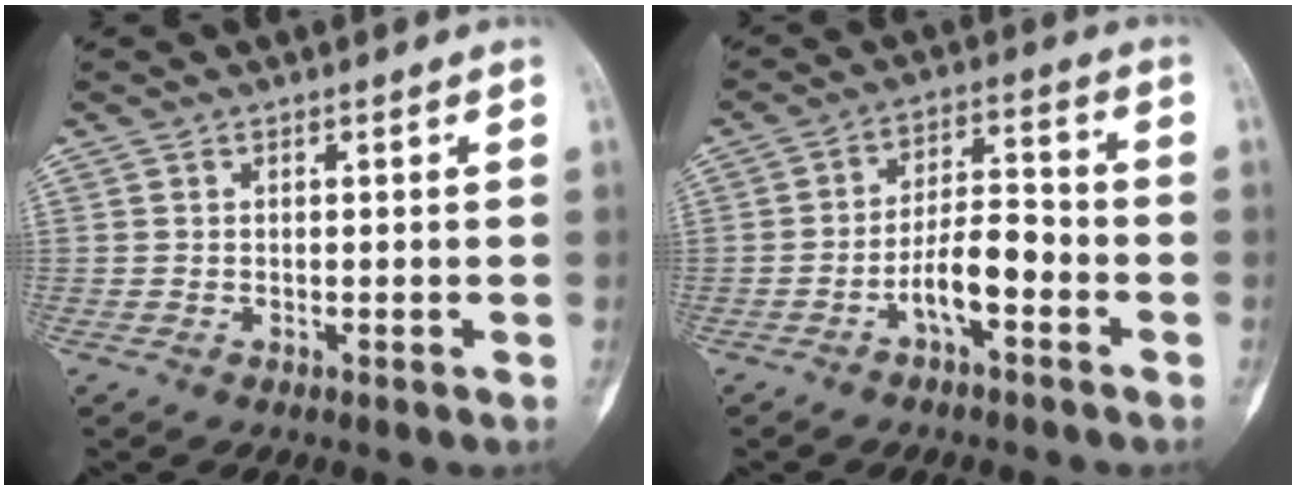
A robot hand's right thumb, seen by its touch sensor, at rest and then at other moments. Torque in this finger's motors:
{"motor_torque": [1.44, 0.87, 0.87, -0.72, 0.05]}